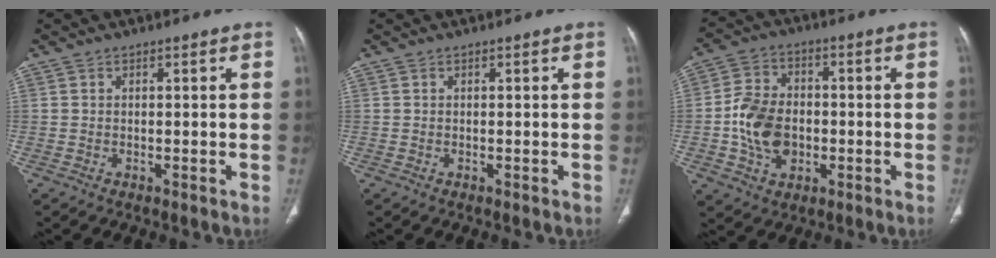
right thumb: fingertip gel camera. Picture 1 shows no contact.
{"total": 0.0}
{"total": 11.4, "force": [-1.8, 8.4, 7.5], "torque": [-0.120, 0.015, -0.032]}